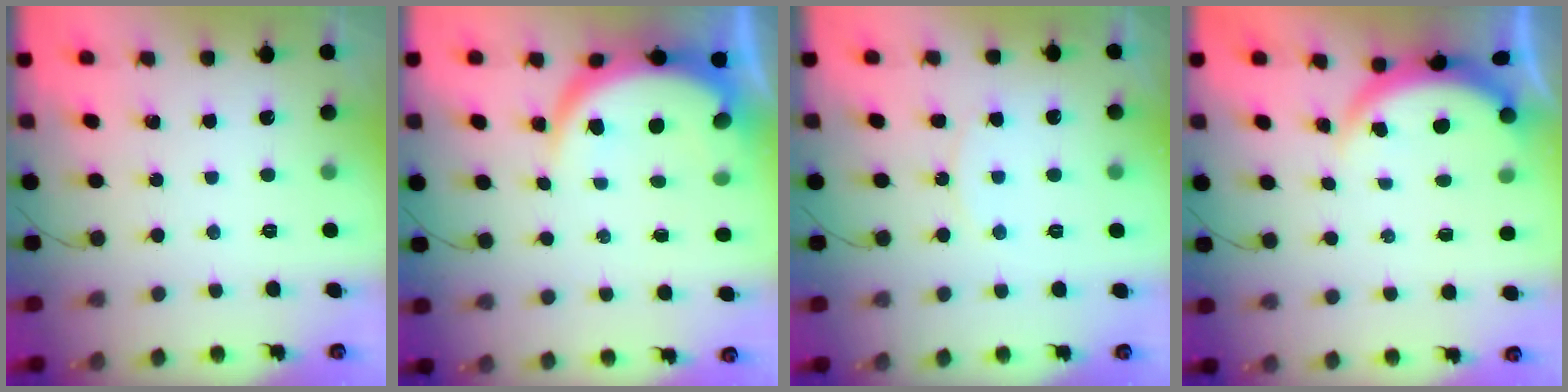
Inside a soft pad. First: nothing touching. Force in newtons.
{"total": 9.2, "press": 9.2, "slide": 0.8}
{"total": 7.4, "press": 7.3, "slide": 0.6}
{"total": 3.7, "press": 3.6, "slide": 0.6}